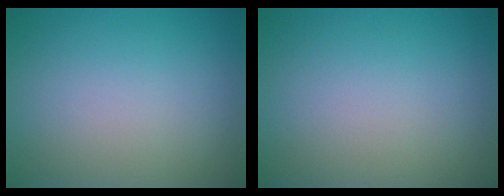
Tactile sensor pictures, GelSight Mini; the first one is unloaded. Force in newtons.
{"total": 0.0}